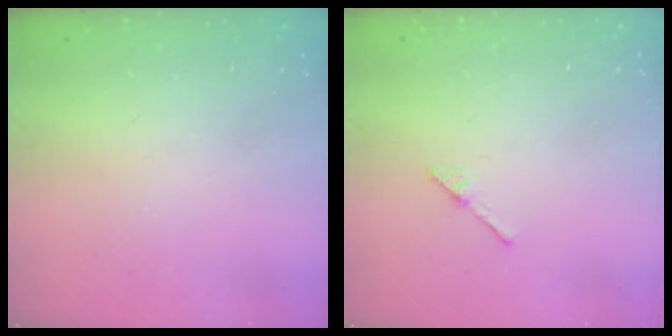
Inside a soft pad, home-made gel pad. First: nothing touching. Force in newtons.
{"total": 1.9, "press": 1.8, "slide": 0.3}